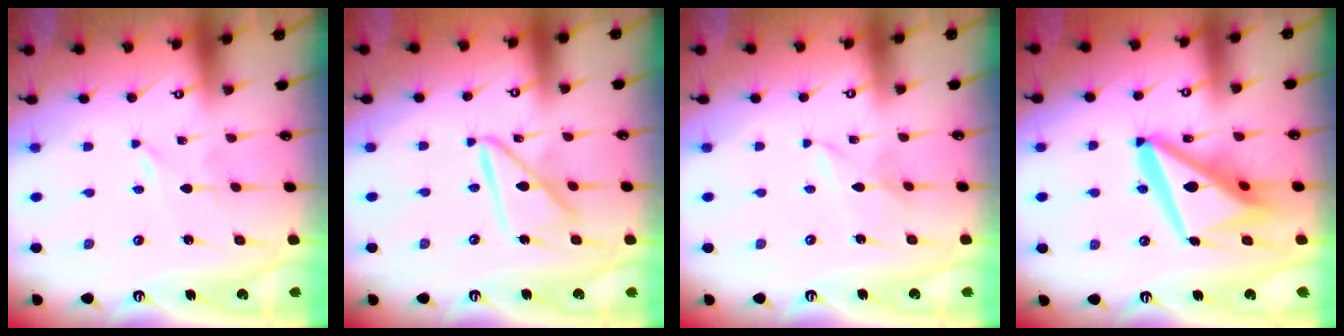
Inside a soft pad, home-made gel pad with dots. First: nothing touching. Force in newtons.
{"total": 12.7, "press": 12.7, "slide": 1.3}
{"total": 2.6, "press": 2.6, "slide": 0.3}
{"total": 17.9, "press": 17.7, "slide": 2.1}